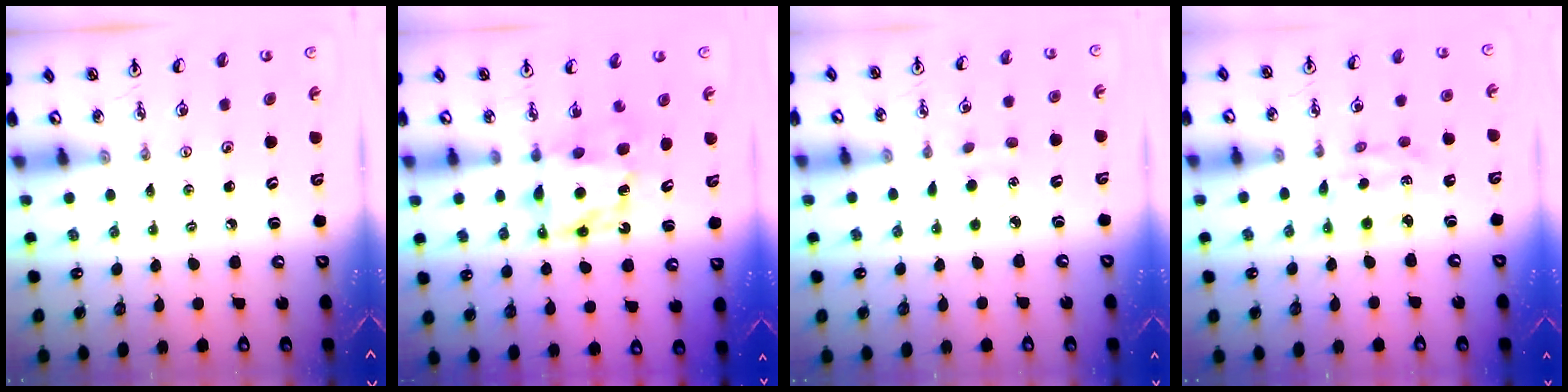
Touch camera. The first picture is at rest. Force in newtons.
{"total": 6.2, "press": 6.2, "slide": 0.2}
{"total": 4.0, "press": 3.9, "slide": 0.5}
{"total": 2.5, "press": 2.5, "slide": 0.3}